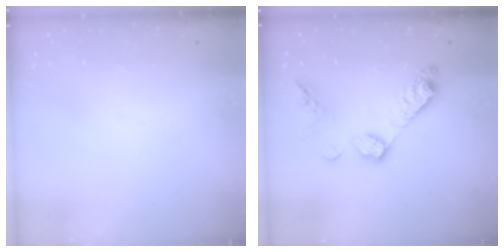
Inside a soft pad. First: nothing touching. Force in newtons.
{"total": 13.4, "press": 13.4, "slide": 0.8}